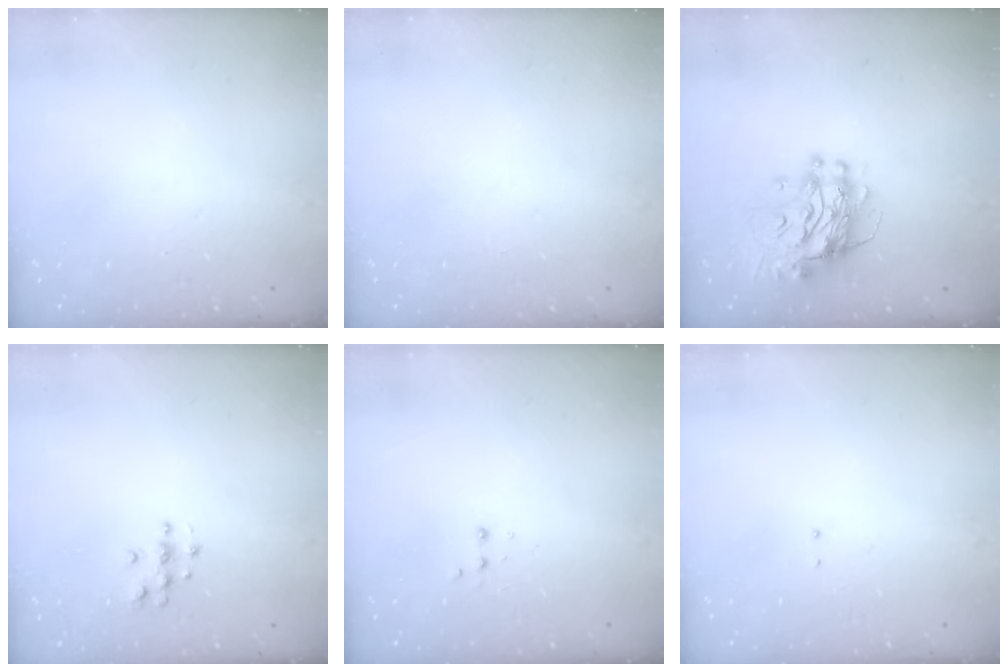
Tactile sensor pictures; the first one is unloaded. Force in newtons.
{"total": 0.0}
{"total": 11.4, "press": 11.4, "slide": 1.0}
{"total": 3.7, "press": 3.7, "slide": 0.2}
{"total": 2.5, "press": 2.4, "slide": 0.8}
{"total": 1.3, "press": 1.2, "slide": 0.6}